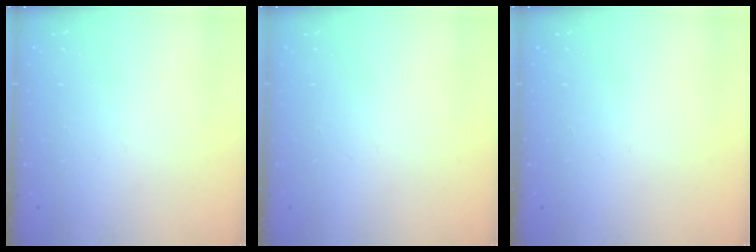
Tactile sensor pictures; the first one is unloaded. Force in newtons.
{"total": 0.0}
{"total": 0.0}